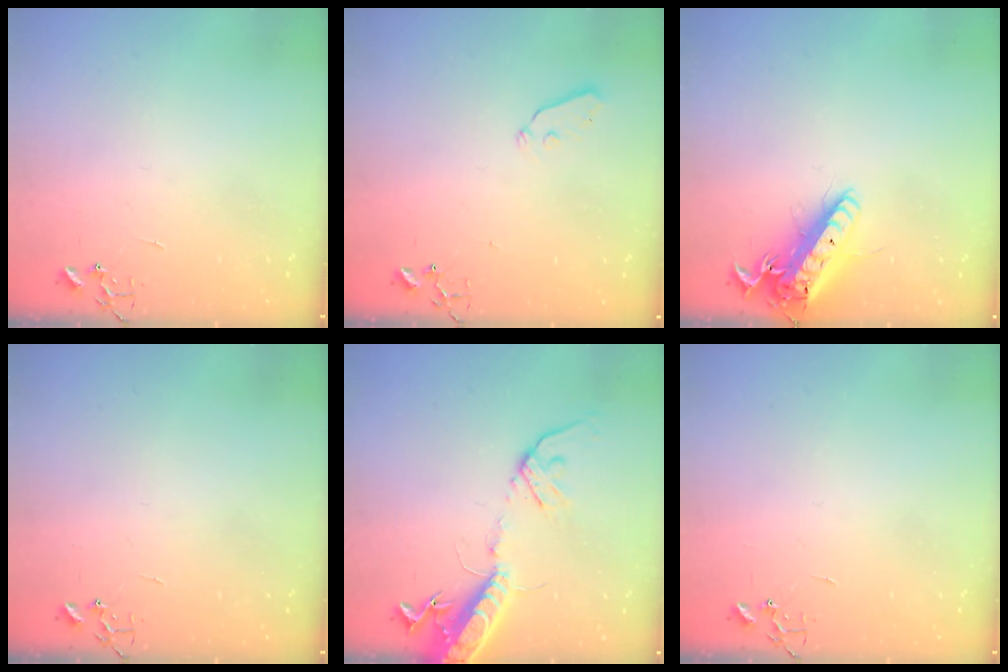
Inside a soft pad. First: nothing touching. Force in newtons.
{"total": 4.3, "press": 4.3, "slide": 0.7}
{"total": 18.2, "press": 18.0, "slide": 3.0}
{"total": 0.0}
{"total": 16.2, "press": 15.8, "slide": 3.6}
{"total": 0.0}